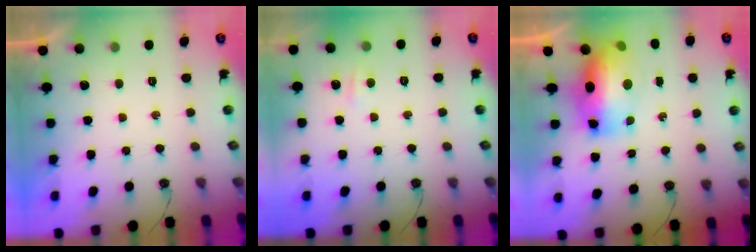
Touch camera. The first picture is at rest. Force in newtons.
{"total": 2.8, "press": 2.8, "slide": 0.5}
{"total": 14.5, "press": 14.3, "slide": 2.6}